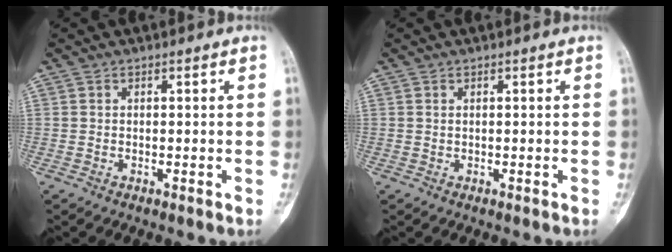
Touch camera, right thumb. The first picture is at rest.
{"total": 0.0}